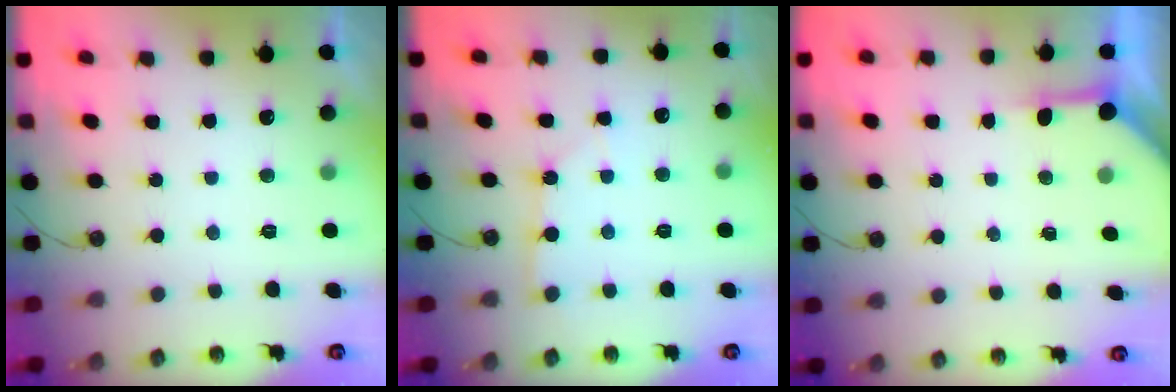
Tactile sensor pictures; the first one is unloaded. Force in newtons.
{"total": 2.0, "press": 2.0, "slide": 0.2}
{"total": 3.8, "press": 3.8, "slide": 0.5}